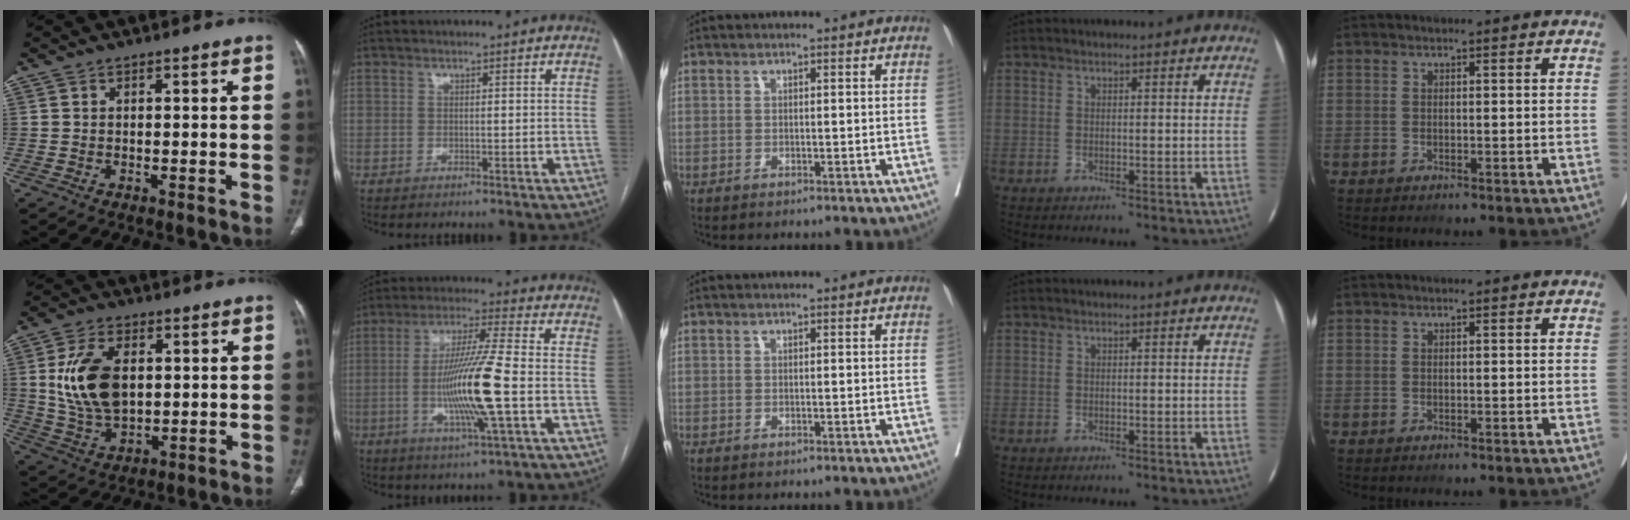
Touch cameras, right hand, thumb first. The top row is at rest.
{"thumb": {"total": 13.7, "force": [2.1, 8.3, 10.8], "torque": [-0.197, -0.009, 0.048]}, "index": {"total": 13.3, "force": [-2.5, -0.4, 13.1], "torque": [-0.255, -0.010, -0.051]}}